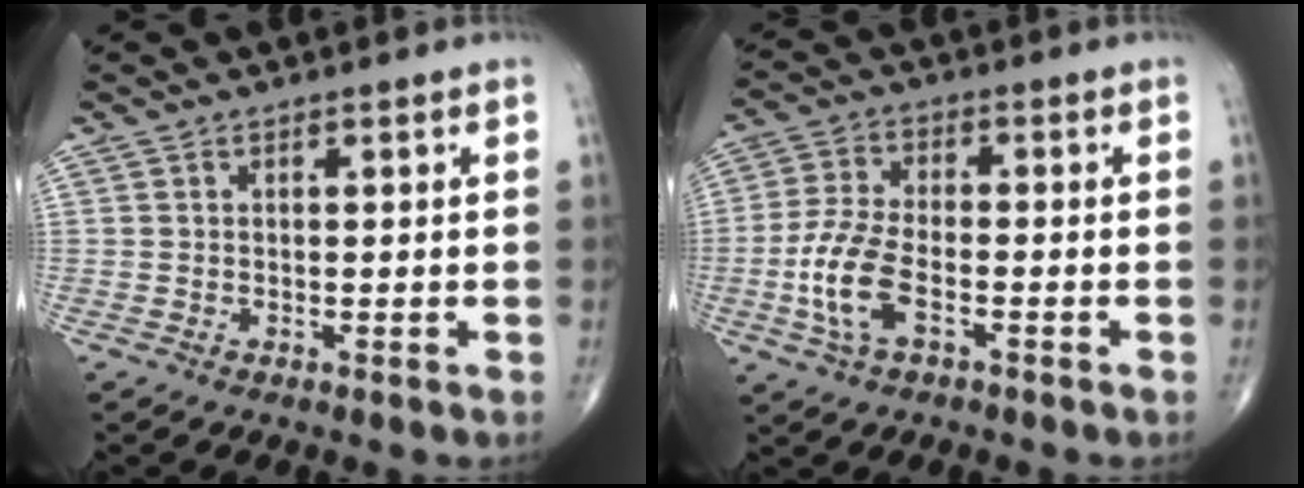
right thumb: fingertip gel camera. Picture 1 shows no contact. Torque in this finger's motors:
{"motor_torque": [-0.03, 0.00, 0.98, -0.04, 0.33]}